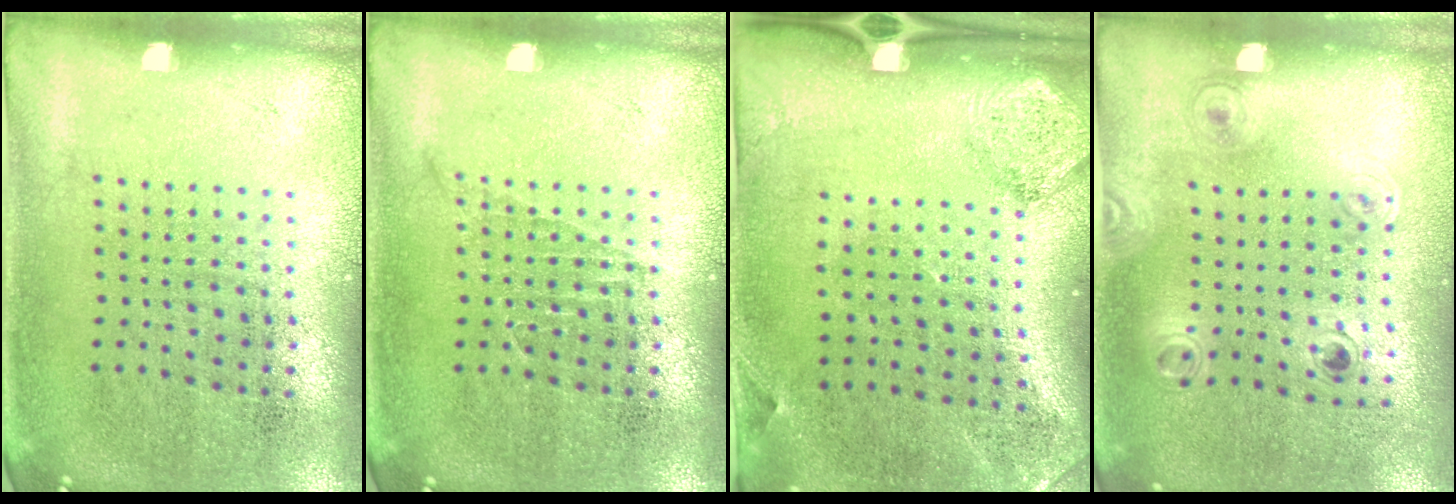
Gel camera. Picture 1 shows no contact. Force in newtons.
{"total": 0.6, "press": 0.6, "slide": 0.1}
{"total": 1.9, "press": 1.1, "slide": 1.5}
{"total": 1.1, "press": 0.8, "slide": 0.7}